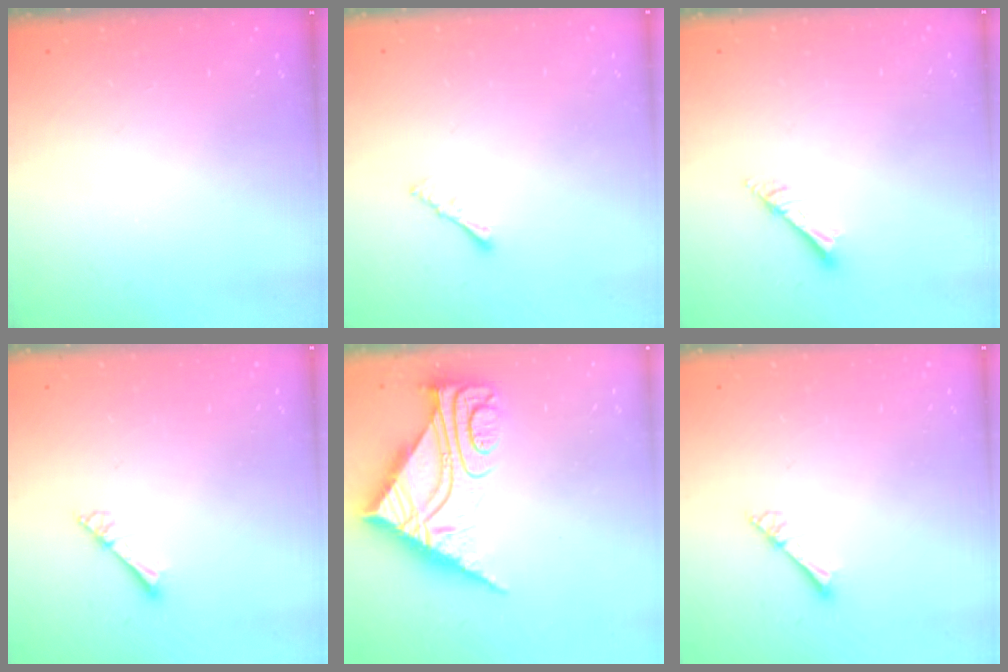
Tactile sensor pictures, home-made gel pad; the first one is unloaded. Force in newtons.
{"total": 1.6, "press": 1.5, "slide": 0.5}
{"total": 2.5, "press": 2.5, "slide": 0.2}
{"total": 2.9, "press": 2.9, "slide": 0.3}
{"total": 13.6, "press": 13.5, "slide": 1.4}
{"total": 2.9, "press": 2.9, "slide": 0.3}